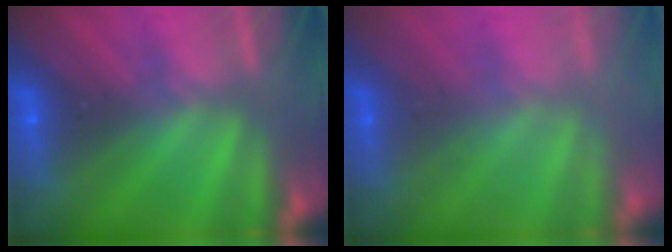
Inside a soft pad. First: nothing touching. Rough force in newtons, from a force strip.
{"total": 2.2}